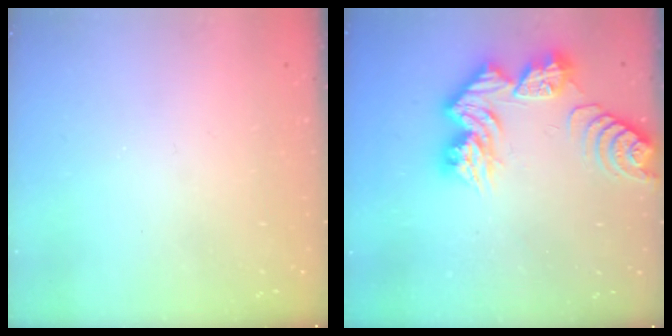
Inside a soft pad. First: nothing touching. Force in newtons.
{"total": 13.8, "press": 13.7, "slide": 1.2}